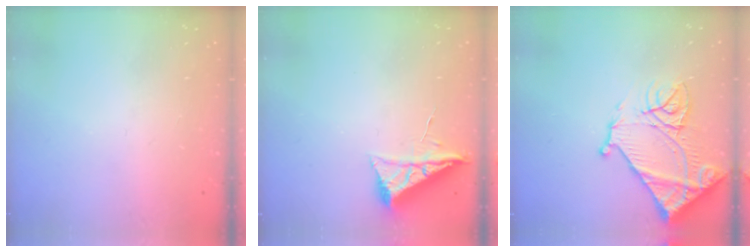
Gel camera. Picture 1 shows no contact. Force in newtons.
{"total": 6.5, "press": 6.5, "slide": 0.8}
{"total": 17.7, "press": 17.6, "slide": 1.9}